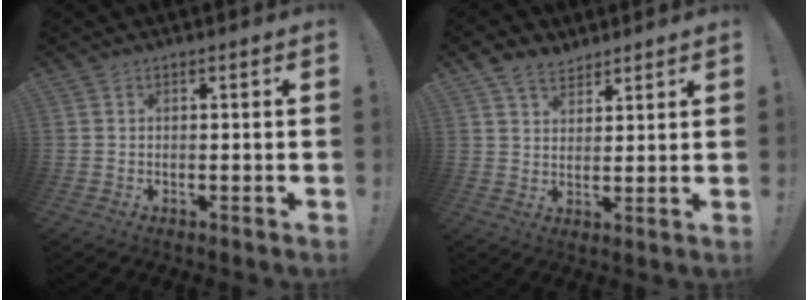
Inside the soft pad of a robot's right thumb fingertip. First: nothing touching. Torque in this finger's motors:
{"motor_torque": [0.10, 0.26, 1.02, 0.93, 0.03]}